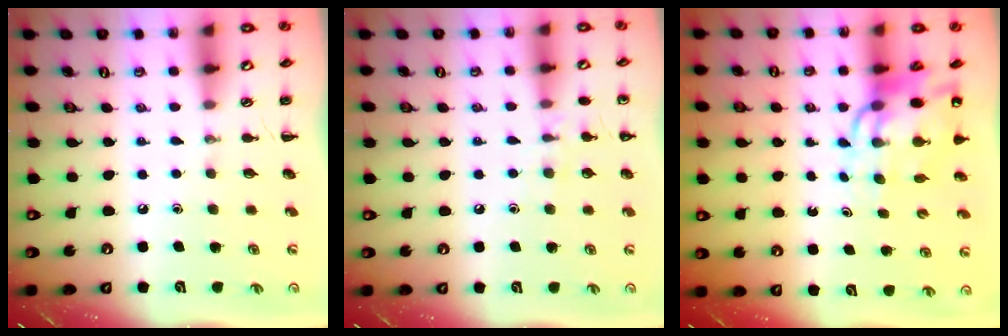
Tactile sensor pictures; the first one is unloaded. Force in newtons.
{"total": 7.4, "press": 7.1, "slide": 2.1}
{"total": 11.7, "press": 11.2, "slide": 3.6}